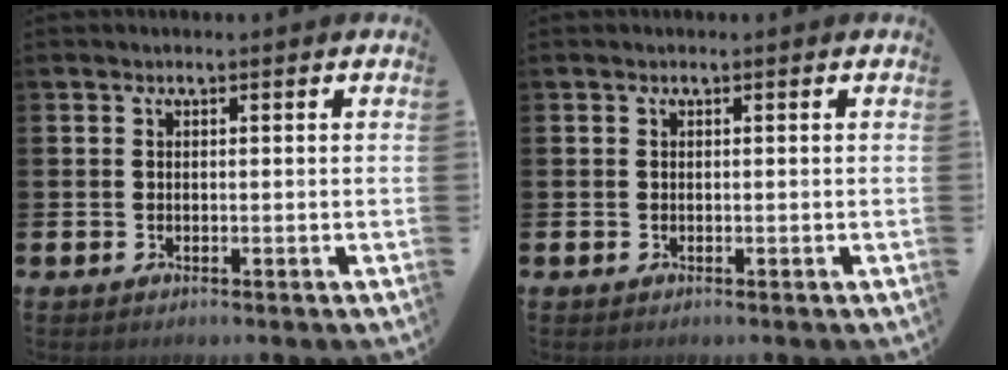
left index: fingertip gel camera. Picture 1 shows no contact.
{"total": 0.0}